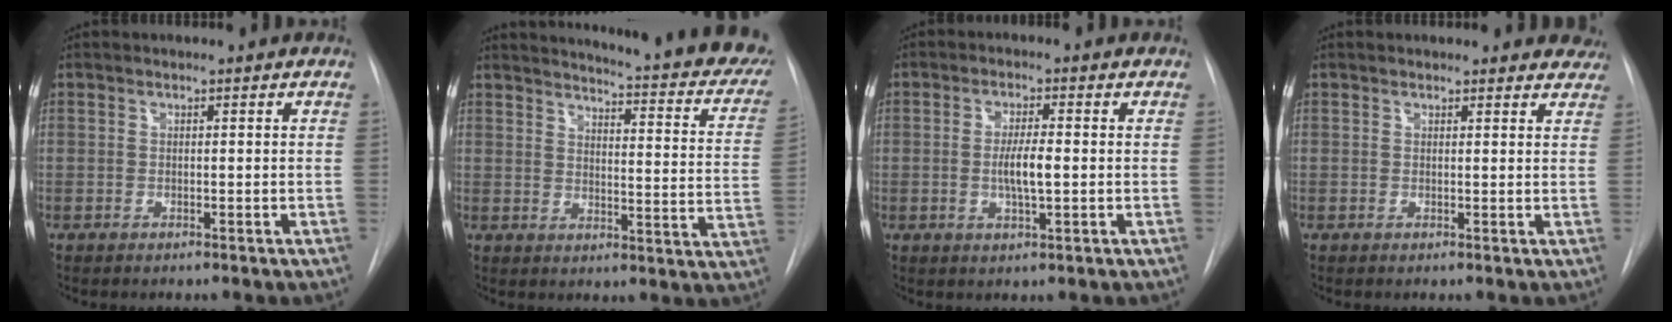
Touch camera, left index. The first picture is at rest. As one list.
[{"total": 25.8, "force": [22.8, 3.4, 11.6], "torque": [-0.158, -0.104, 0.244]}, {"total": 4.5, "force": [-0.7, 0.9, 4.4], "torque": [-0.084, -0.007, -0.014]}, {"total": 7.6, "force": [7.1, 2.7, 0.8], "torque": [0.028, -0.003, 0.046]}]